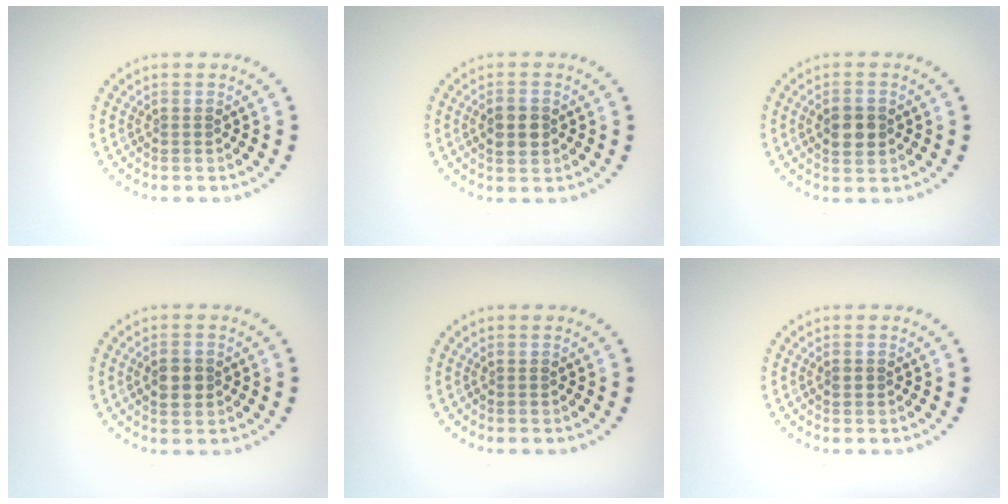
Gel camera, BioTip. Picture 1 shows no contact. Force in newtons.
{"total": 2.4, "press": 2.4, "slide": 0.1}
{"total": 3.0, "press": 3.0, "slide": 0.1}
{"total": 2.9, "press": 2.9, "slide": 0.1}
{"total": 0.0}
{"total": 1.0, "press": 0.9, "slide": 0.2}